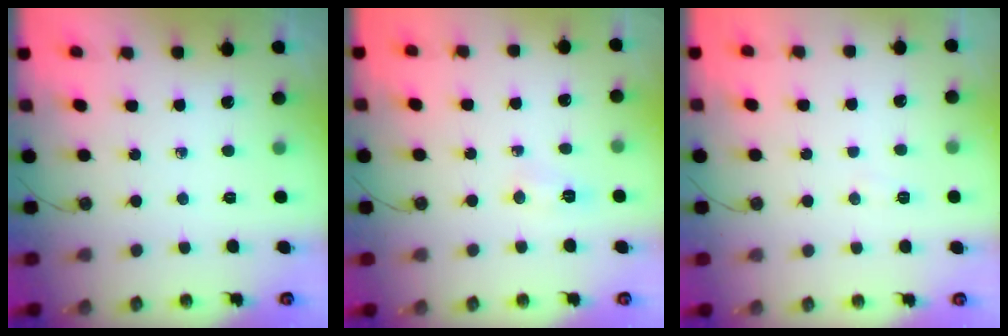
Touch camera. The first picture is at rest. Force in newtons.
{"total": 4.2, "press": 4.2, "slide": 0.5}
{"total": 14.2, "press": 5.3, "slide": 13.2}